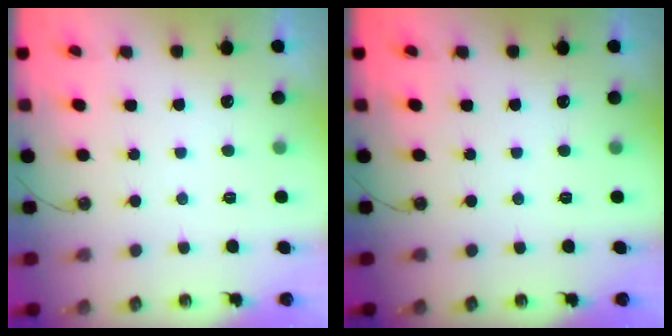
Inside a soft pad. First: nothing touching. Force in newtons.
{"total": 0.0}